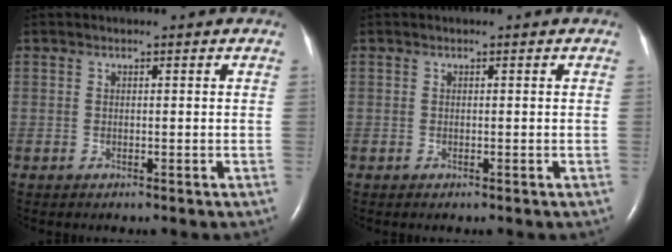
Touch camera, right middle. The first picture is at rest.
{"total": 0.0}